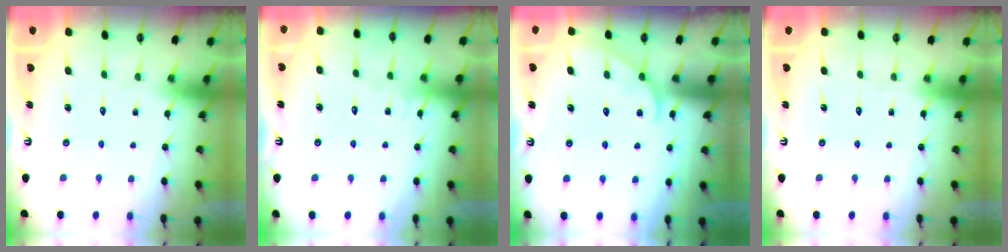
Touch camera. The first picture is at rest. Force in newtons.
{"total": 5.2, "press": 5.2, "slide": 0.5}
{"total": 4.7, "press": 4.7, "slide": 0.4}
{"total": 0.0}